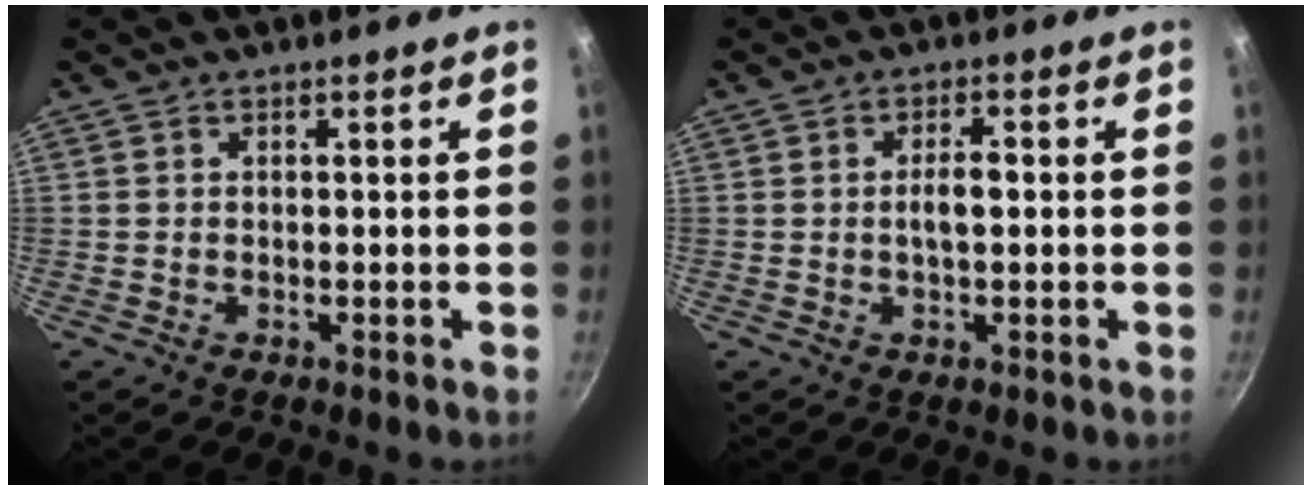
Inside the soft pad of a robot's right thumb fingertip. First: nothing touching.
{"total": 3.4, "force": [0.0, 1.4, 3.2], "torque": [-0.050, 0.010, -0.002]}